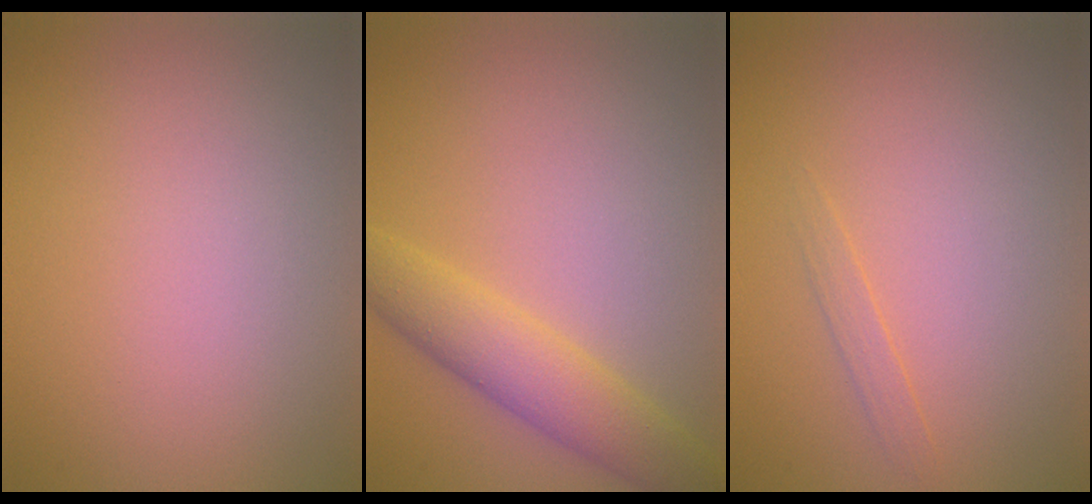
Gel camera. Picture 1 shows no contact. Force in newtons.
{"total": 4.5, "press": 4.5, "slide": 0.1}
{"total": 0.8, "press": 0.8, "slide": 0.1}